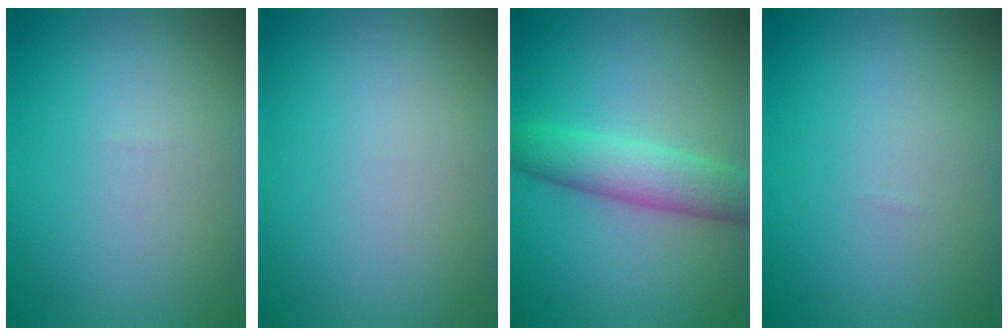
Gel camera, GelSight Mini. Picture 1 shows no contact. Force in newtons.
{"total": 0.0}
{"total": 4.4, "press": 4.4, "slide": 0.2}
{"total": 0.0}